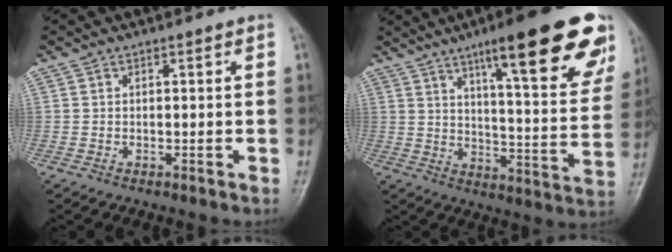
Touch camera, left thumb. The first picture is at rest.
{"total": 24.6, "force": [14.5, 5.2, 19.2], "torque": [-0.234, -0.047, 0.202]}